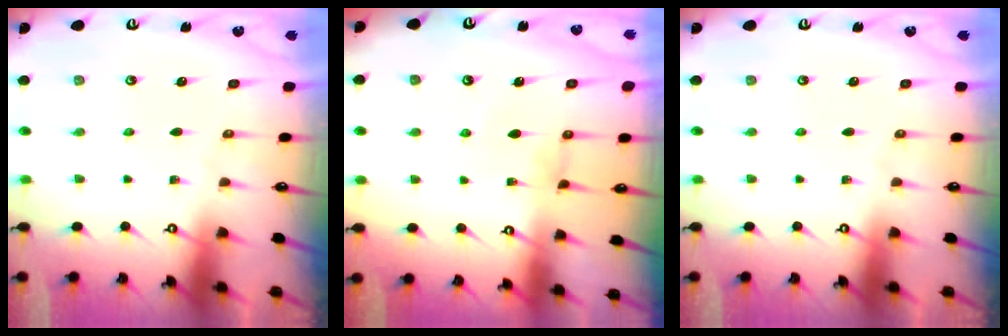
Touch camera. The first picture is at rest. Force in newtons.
{"total": 0.7, "press": 0.4, "slide": 0.5}
{"total": 0.0}